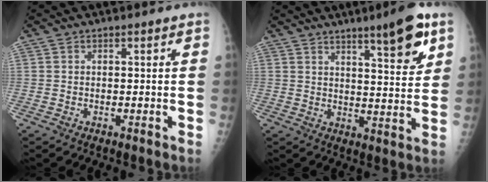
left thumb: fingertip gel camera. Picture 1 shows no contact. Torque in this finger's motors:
{"motor_torque": [-0.09, 0.08, -0.17, -0.16, 0.08]}